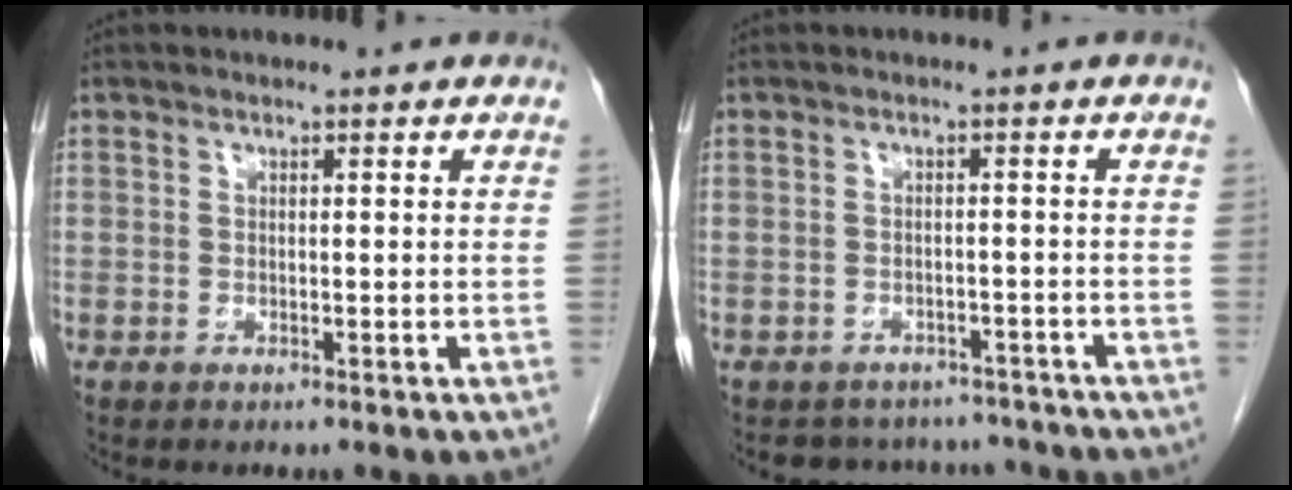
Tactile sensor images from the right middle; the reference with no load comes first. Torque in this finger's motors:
{"motor_torque": [0.11, -0.10, -0.01, -0.02]}